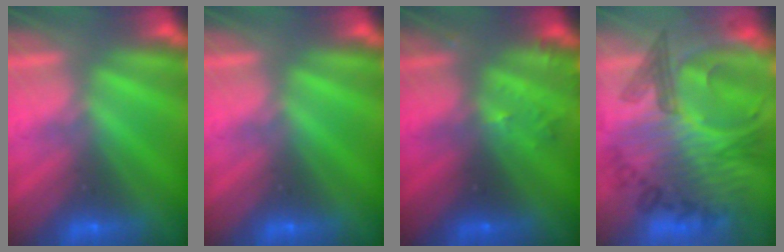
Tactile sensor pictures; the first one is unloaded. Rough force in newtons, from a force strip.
{"total": 0.0}
{"total": 2.8}
{"total": 6.5}